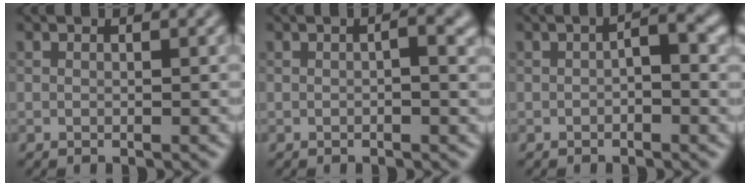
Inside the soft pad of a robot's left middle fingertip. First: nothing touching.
{"total": 1.8, "force": [0.1, 0.3, 1.8], "torque": [-0.025, 0.002, 0.001]}
{"total": 2.2, "force": [-0.2, 0.7, 2.1], "torque": [-0.030, 0.005, -0.006]}